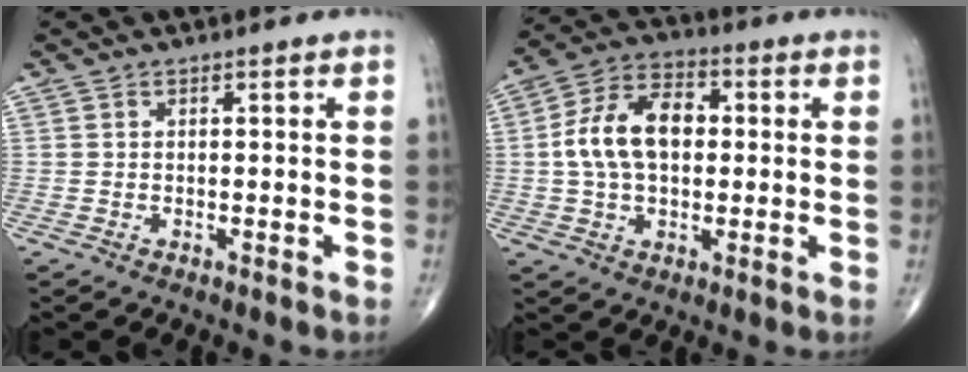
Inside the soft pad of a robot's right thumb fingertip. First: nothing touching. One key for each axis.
{"total": 12.9, "fx": 1.0, "fy": 8.1, "fz": 9.9, "tx": -0.172, "ty": 0.025, "tz": 0.010}